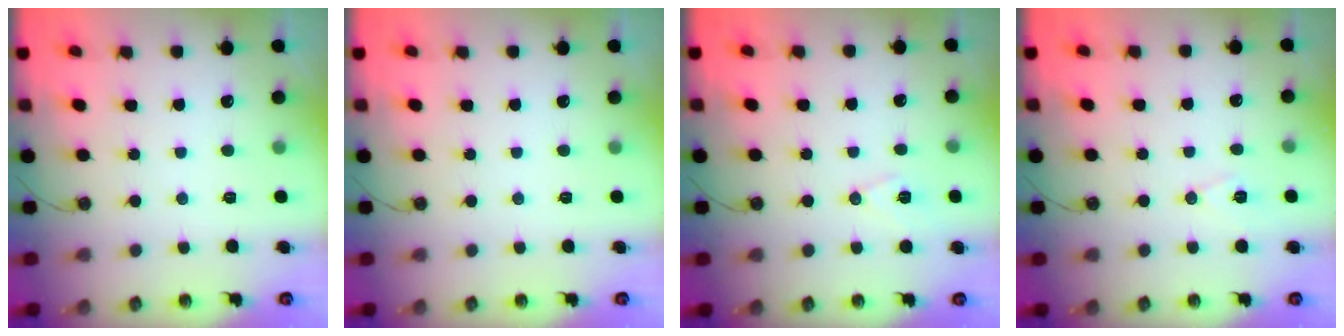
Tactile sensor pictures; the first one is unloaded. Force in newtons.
{"total": 0.0}
{"total": 7.2, "press": 6.2, "slide": 3.8}
{"total": 7.4, "press": 5.8, "slide": 4.5}